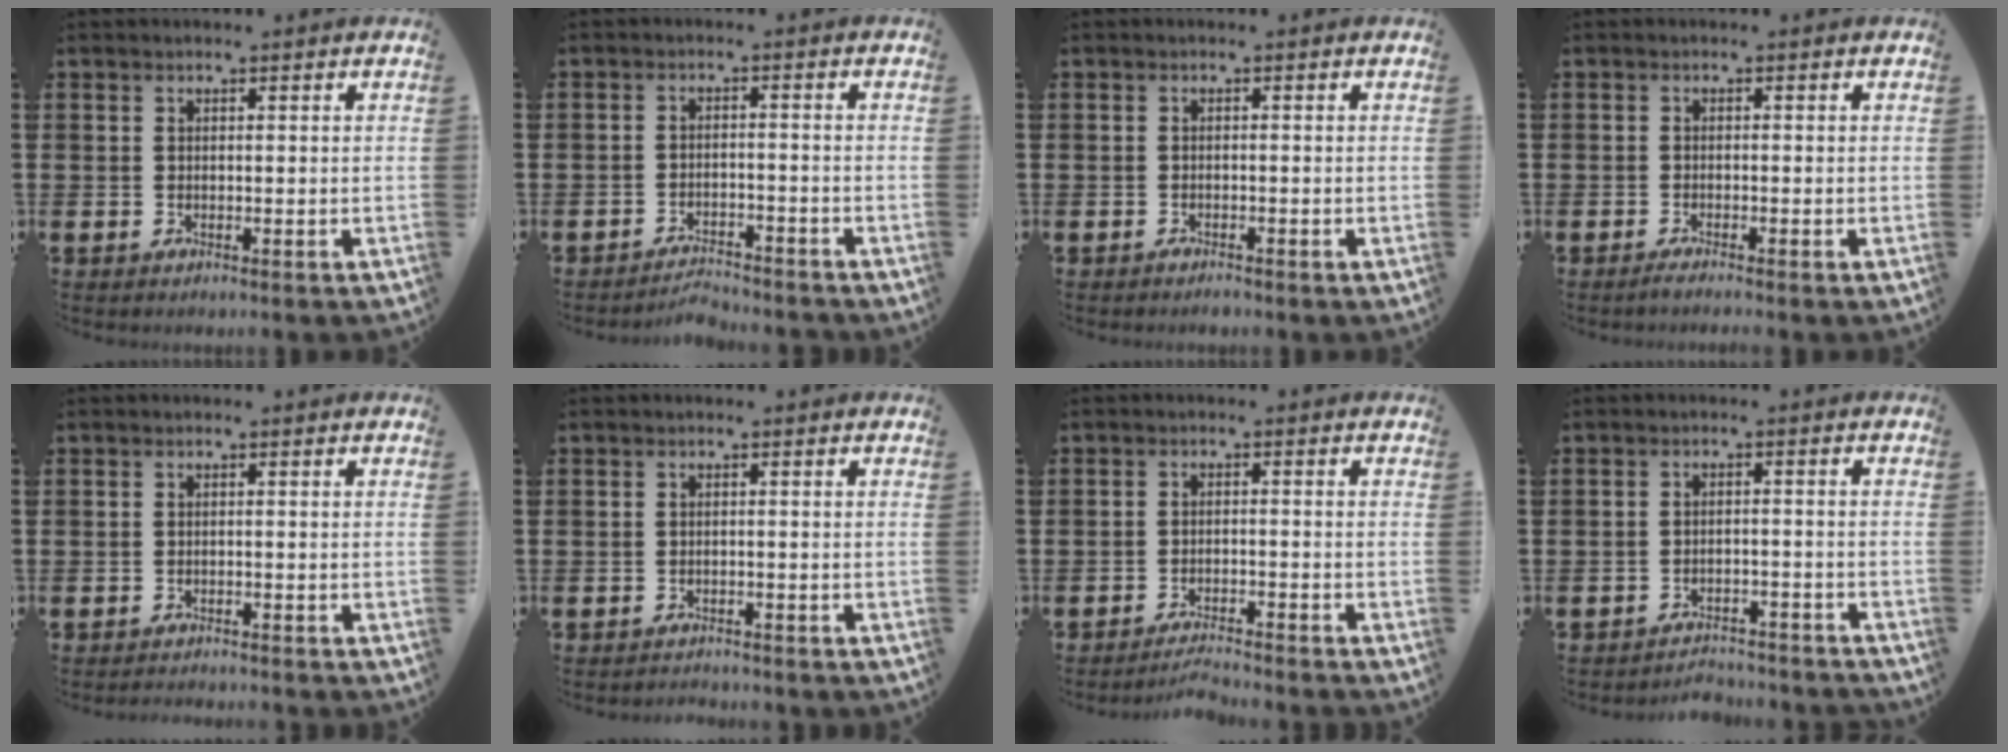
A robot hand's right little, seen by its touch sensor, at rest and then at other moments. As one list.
[{"total": 2.5, "force": [-2.5, -0.1, 0.0], "torque": [-0.005, 0.005, -0.053]}, {"total": 0.7, "force": [-0.7, 0.1, 0.0], "torque": [-0.004, -0.002, -0.015]}, {"total": 0.9, "force": [-0.6, -0.1, 0.6], "torque": [-0.009, -0.003, -0.011]}, {"total": 1.0, "force": [-1.0, -0.1, 0.0], "torque": [-0.002, 0.002, -0.021]}, {"total": 1.2, "force": [-1.2, -0.1, -0.1], "torque": [0.000, 0.003, -0.025]}, {"total": 2.3, "force": [-2.2, -0.2, 0.5], "torque": [-0.008, 0.006, -0.045]}, {"total": 2.7, "force": [-2.7, 0.0, -0.1], "torque": [-0.005, 0.004, -0.059]}]